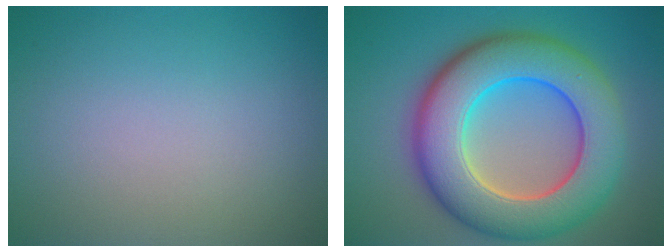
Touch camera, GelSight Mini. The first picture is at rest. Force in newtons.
{"total": 11.8, "press": 11.8, "slide": 0.7}